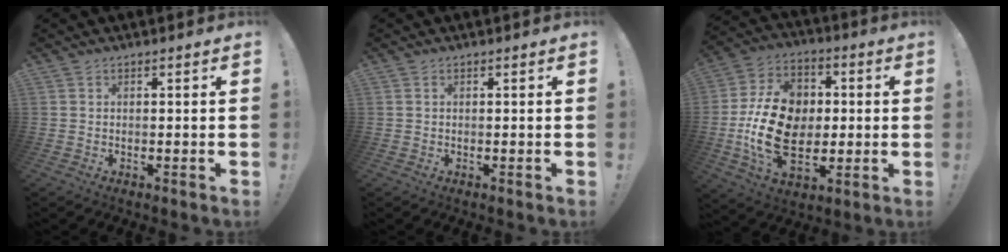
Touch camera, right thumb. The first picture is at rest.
{"total": 0.0}
{"total": 22.5, "force": [-2.1, 16.1, 15.5], "torque": [-0.287, 0.018, -0.024]}